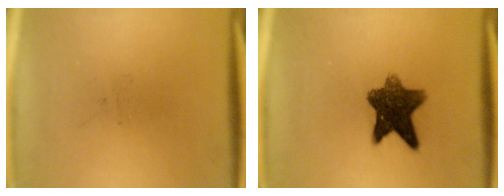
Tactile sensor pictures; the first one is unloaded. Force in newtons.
{"total": 9.2}